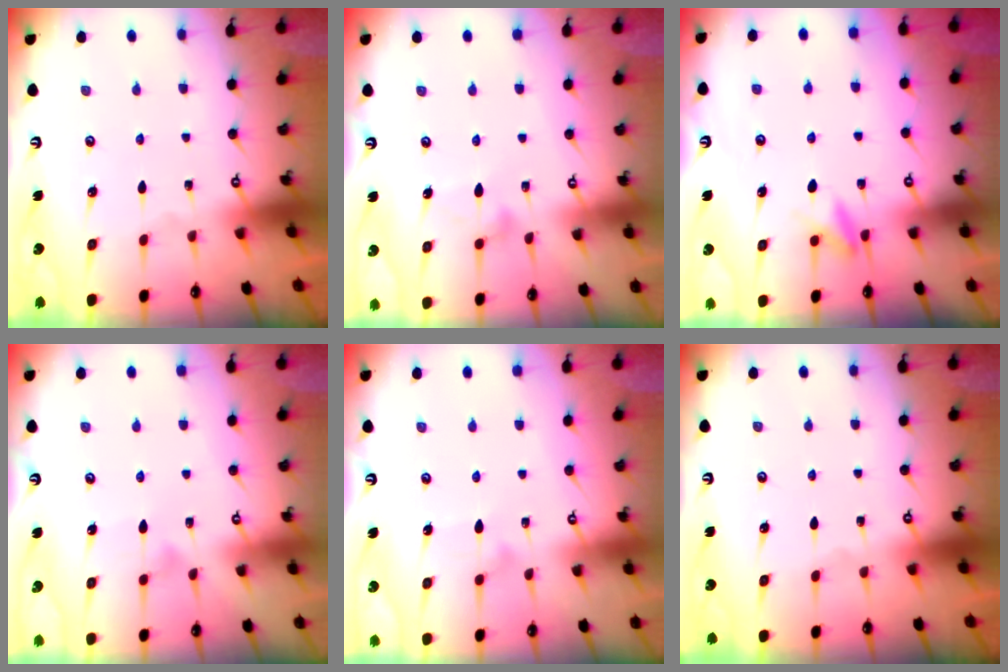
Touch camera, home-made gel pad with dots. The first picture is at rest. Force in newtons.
{"total": 11.5, "press": 11.5, "slide": 0.3}
{"total": 5.0, "press": 4.8, "slide": 1.6}
{"total": 4.9, "press": 4.9, "slide": 0.4}
{"total": 7.4, "press": 7.4, "slide": 0.4}
{"total": 0.0}